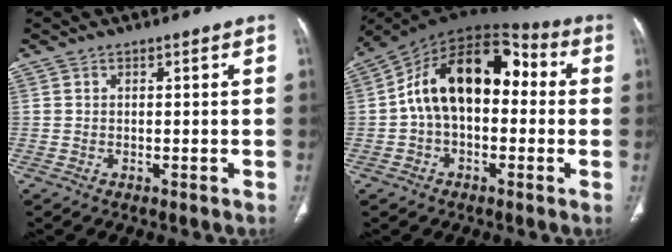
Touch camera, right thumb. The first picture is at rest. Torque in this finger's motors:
{"motor_torque": [2.44, 2.57, 1.13, -0.59, 0.44]}